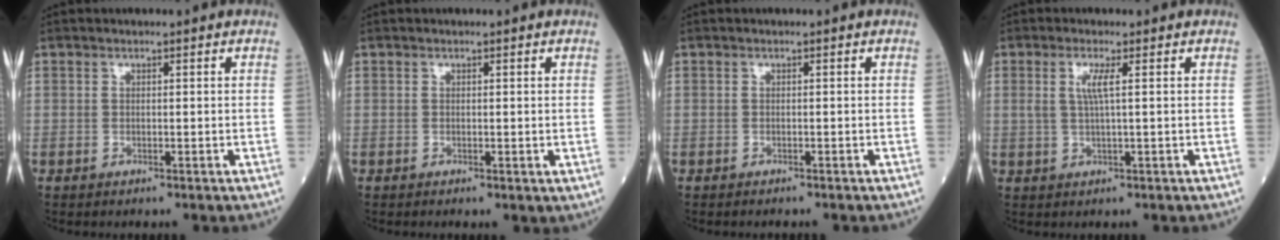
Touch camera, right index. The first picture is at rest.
{"total": 0.6, "force": [0.0, 0.4, 0.5], "torque": [-0.009, -0.003, 0.001]}
{"total": 1.2, "force": [-1.1, 0.2, 0.4], "torque": [-0.009, -0.003, -0.014]}
{"total": 2.9, "force": [0.7, -0.1, 2.8], "torque": [-0.064, 0.001, 0.014]}